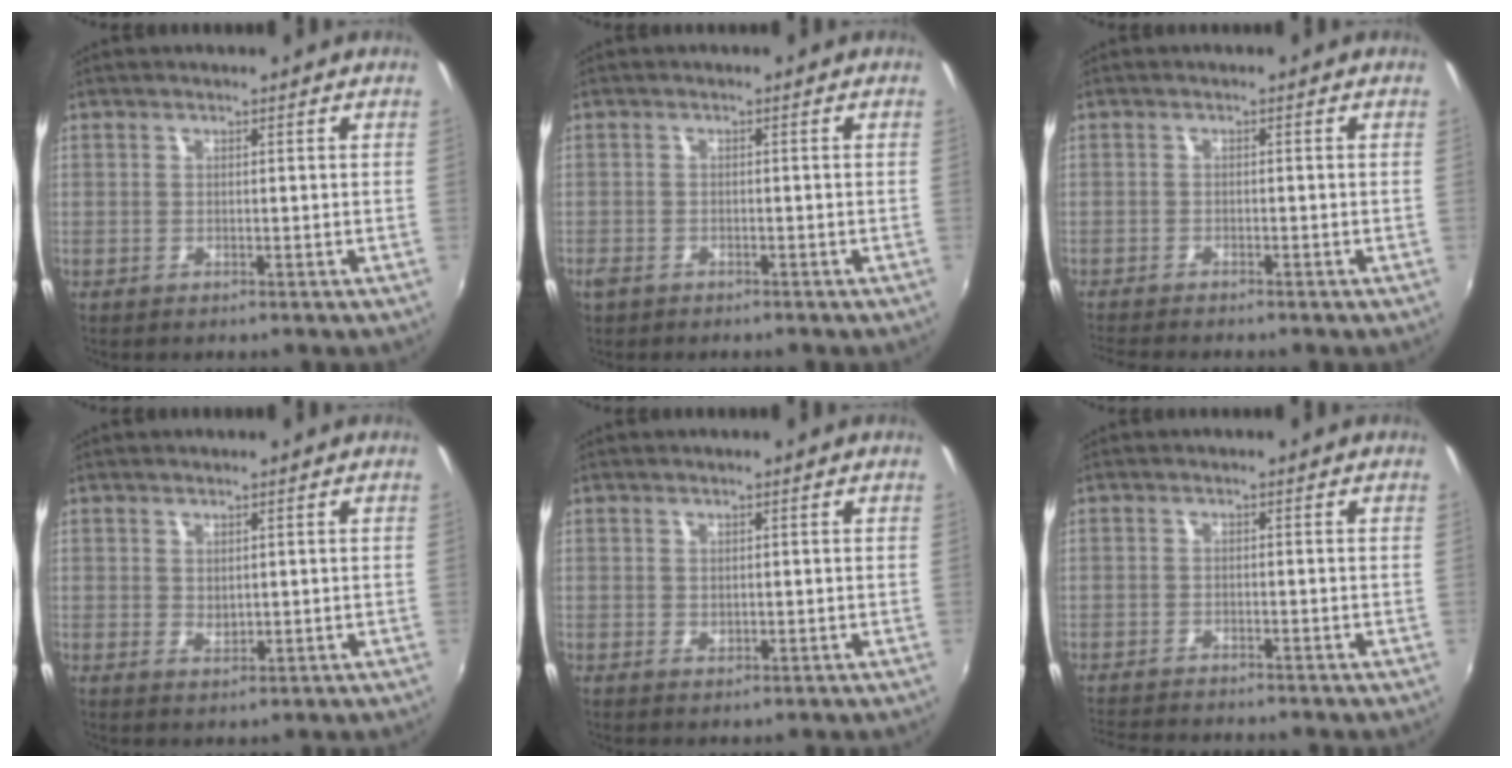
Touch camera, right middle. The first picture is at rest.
{"total": 2.4, "force": [-1.8, 1.3, 0.9], "torque": [-0.025, -0.005, -0.032]}
{"total": 5.6, "force": [-5.0, 0.6, 2.4], "torque": [-0.054, -0.018, -0.081]}
{"total": 1.6, "force": [0.6, 1.1, 1.0], "torque": [-0.013, 0.000, 0.011]}
{"total": 0.8, "force": [0.1, 0.7, 0.4], "torque": [-0.004, 0.000, 0.001]}
{"total": 6.9, "force": [-6.4, 0.7, 2.4], "torque": [-0.062, -0.017, -0.105]}